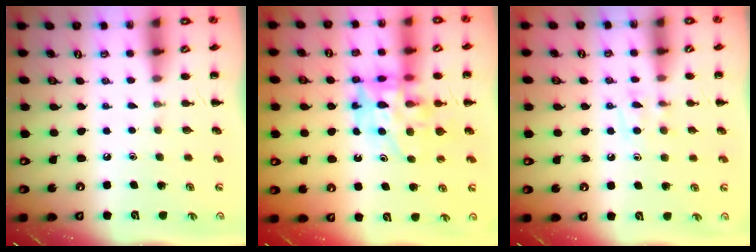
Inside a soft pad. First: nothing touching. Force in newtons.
{"total": 13.9, "press": 13.4, "slide": 3.8}
{"total": 5.1, "press": 4.8, "slide": 1.6}